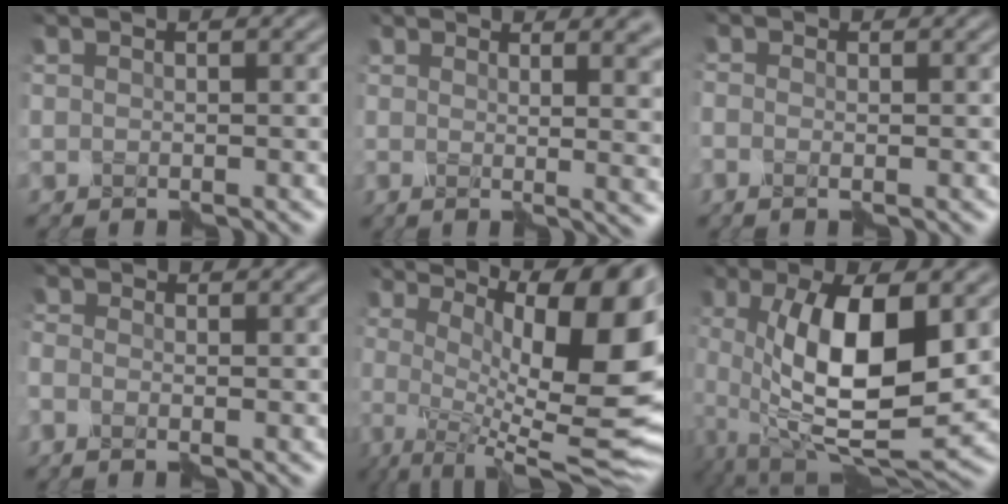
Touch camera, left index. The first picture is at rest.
{"total": 11.7, "force": [2.6, 5.2, 10.2], "torque": [-0.041, 0.040, 0.015]}
{"total": 1.2, "force": [-0.3, 0.8, 0.9], "torque": [-0.001, 0.002, -0.008]}
{"total": 1.3, "force": [-0.6, 0.8, 0.8], "torque": [-0.007, 0.003, -0.015]}
{"total": 17.4, "force": [2.9, 5.5, 16.2], "torque": [-0.170, 0.024, 0.057]}
{"total": 11.4, "force": [0.8, 4.0, 10.6], "torque": [-0.181, -0.008, 0.013]}